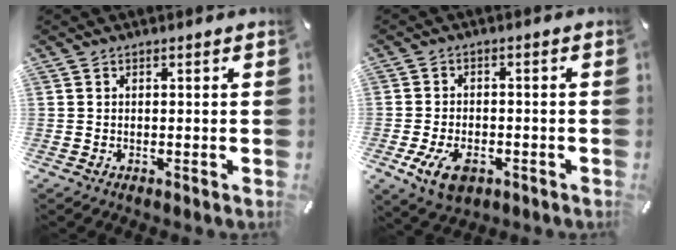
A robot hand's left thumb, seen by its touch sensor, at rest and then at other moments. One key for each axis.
{"total": 7.5, "fx": -3.3, "fy": 4.8, "fz": 4.8, "tx": -0.104, "ty": 0.010, "tz": -0.059}